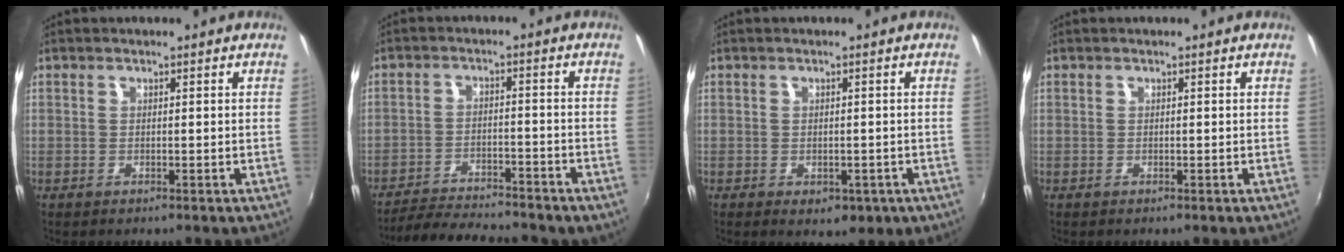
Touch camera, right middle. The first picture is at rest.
{"total": 13.8, "force": [-12.0, 3.0, 6.0], "torque": [-0.127, -0.016, -0.178]}
{"total": 4.4, "force": [-1.9, 2.9, 2.7], "torque": [-0.046, -0.014, -0.020]}
{"total": 0.0}